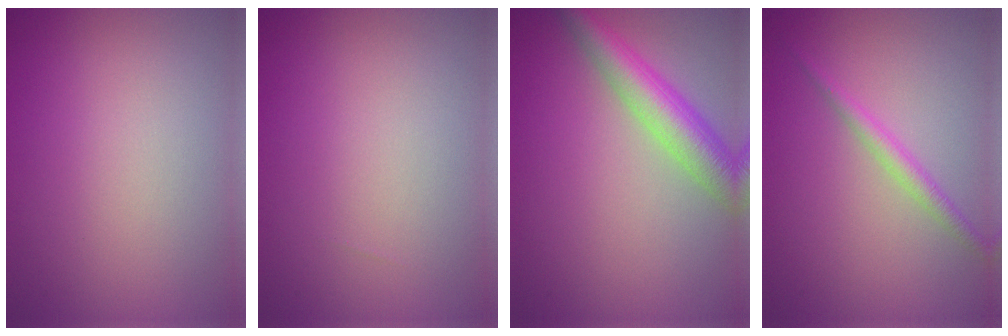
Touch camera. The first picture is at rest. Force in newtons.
{"total": 0.0}
{"total": 5.4, "press": 5.4, "slide": 0.1}
{"total": 1.7, "press": 1.7, "slide": 0.0}